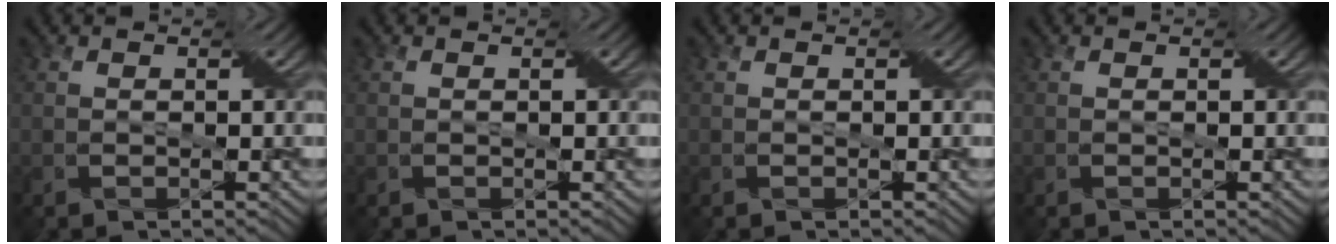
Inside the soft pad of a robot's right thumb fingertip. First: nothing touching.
{"total": 0.0}
{"total": 0.0}
{"total": 0.0}